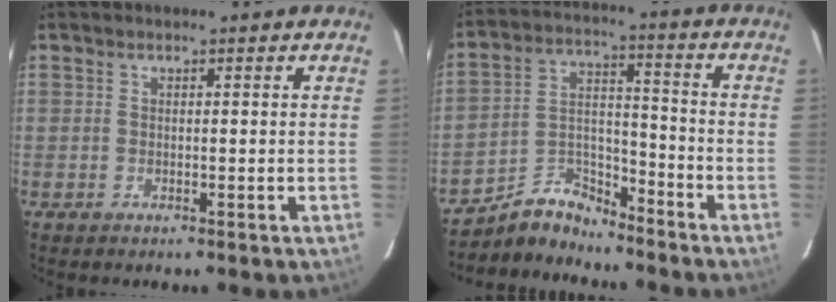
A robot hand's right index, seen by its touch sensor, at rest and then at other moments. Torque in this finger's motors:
{"motor_torque": [0.37, -0.51, -0.15, -0.08]}